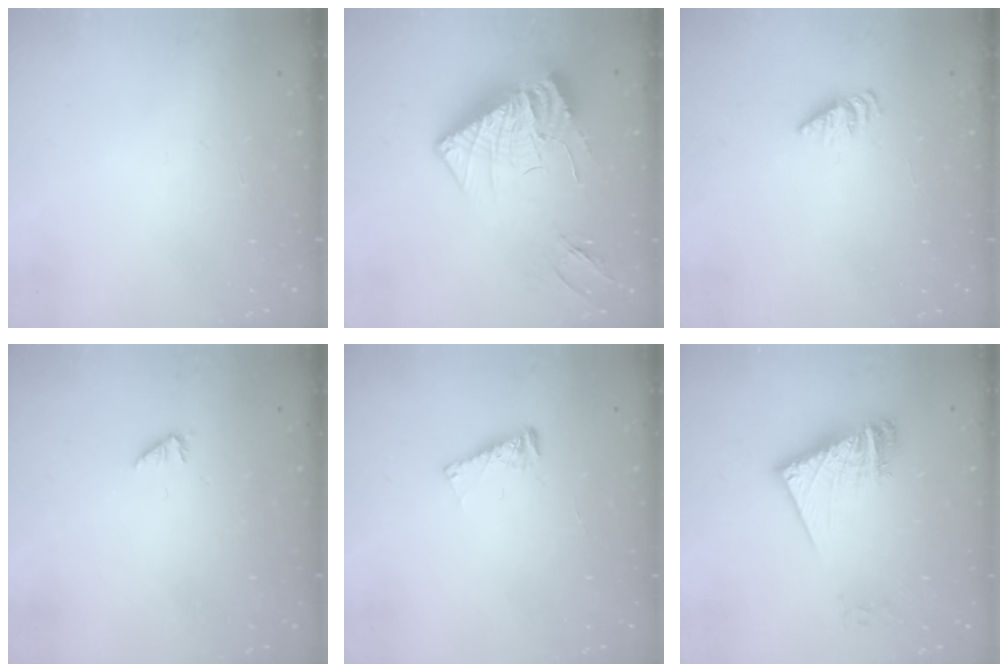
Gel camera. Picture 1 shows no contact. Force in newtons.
{"total": 16.8, "press": 16.8, "slide": 1.7}
{"total": 2.2, "press": 2.2, "slide": 0.3}
{"total": 0.0}
{"total": 5.1, "press": 5.0, "slide": 0.6}
{"total": 14.1, "press": 14.1, "slide": 1.2}